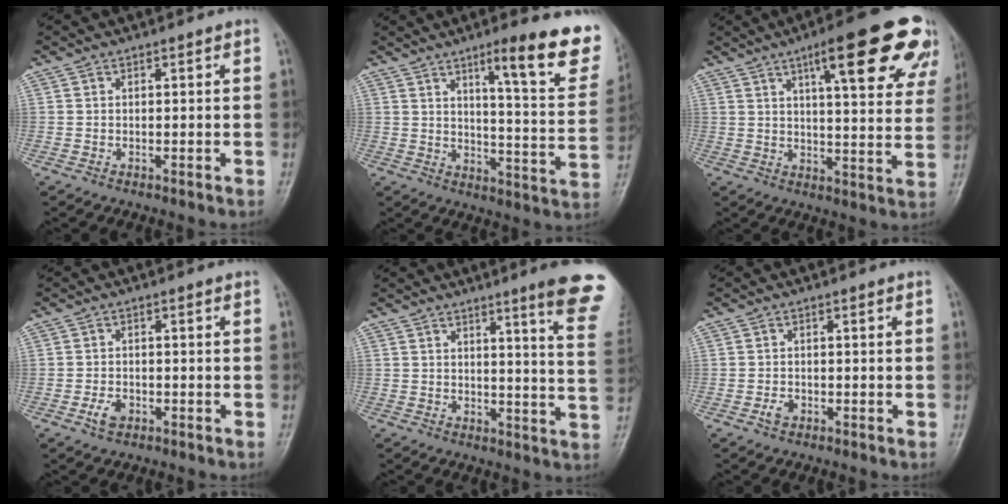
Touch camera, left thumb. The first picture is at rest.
{"total": 18.4, "force": [10.9, 3.3, 14.5], "torque": [-0.151, -0.060, 0.152]}
{"total": 21.0, "force": [11.5, 5.1, 16.8], "torque": [-0.196, -0.030, 0.146]}
{"total": 2.8, "force": [-1.3, 1.9, 1.6], "torque": [-0.028, 0.004, -0.023]}
{"total": 13.3, "force": [8.9, 0.6, 9.9], "torque": [-0.104, -0.055, 0.093]}
{"total": 1.6, "force": [-0.8, 1.2, 0.8], "torque": [-0.013, 0.002, -0.016]}